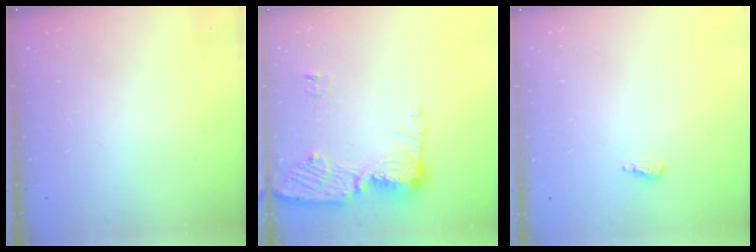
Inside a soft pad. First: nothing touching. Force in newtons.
{"total": 14.0, "press": 13.9, "slide": 1.4}
{"total": 4.6, "press": 4.4, "slide": 1.1}